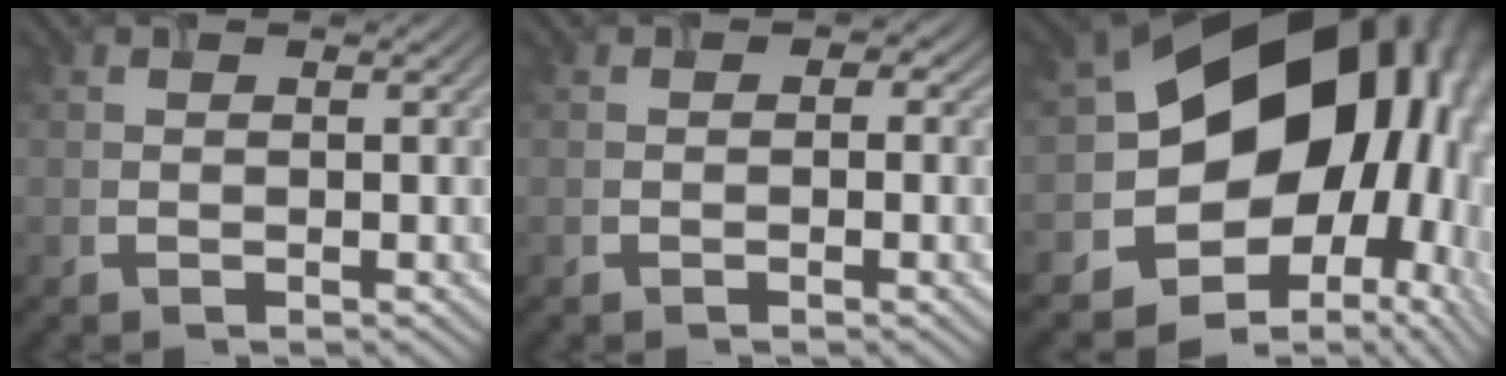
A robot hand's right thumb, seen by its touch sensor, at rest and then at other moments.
{"total": 0.9, "force": [-0.1, 0.8, 0.3], "torque": [-0.001, -0.007, -0.005]}
{"total": 20.7, "force": [0.4, 16.0, 13.1], "torque": [-0.200, -0.068, 0.059]}